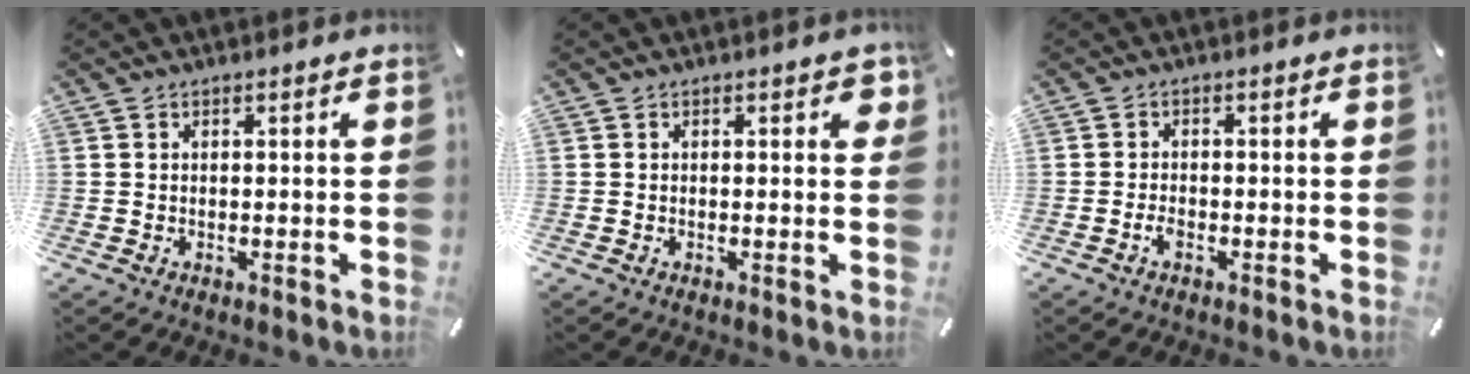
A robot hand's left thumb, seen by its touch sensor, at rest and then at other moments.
{"total": 2.1, "force": [0.4, 1.0, 1.8], "torque": [-0.020, 0.001, 0.002]}
{"total": 2.1, "force": [-1.2, 1.0, 1.4], "torque": [-0.033, 0.002, -0.025]}